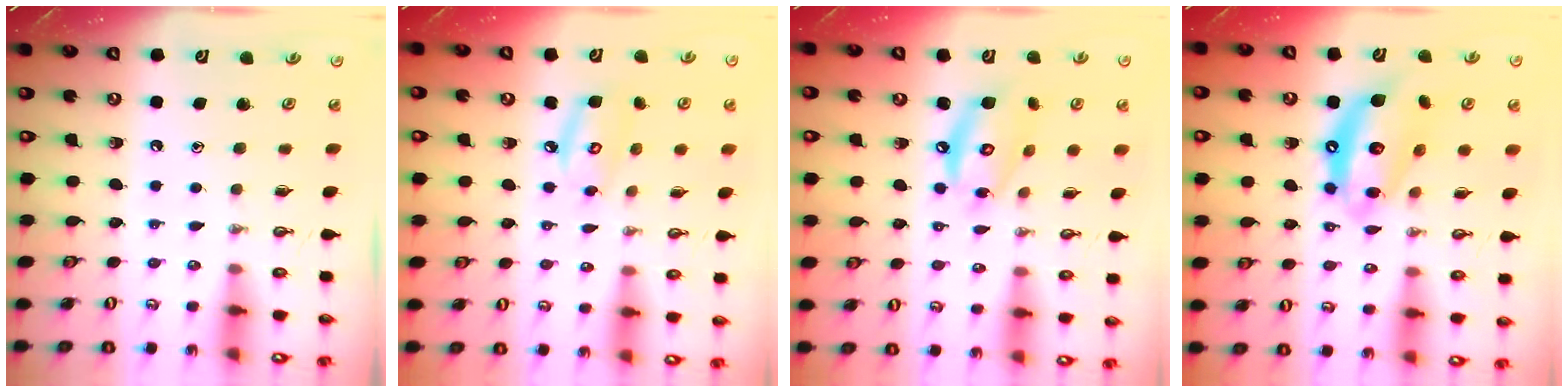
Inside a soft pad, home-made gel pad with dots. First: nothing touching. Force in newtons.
{"total": 7.9, "press": 7.9, "slide": 0.6}
{"total": 11.5, "press": 11.5, "slide": 0.8}
{"total": 13.8, "press": 13.8, "slide": 1.5}